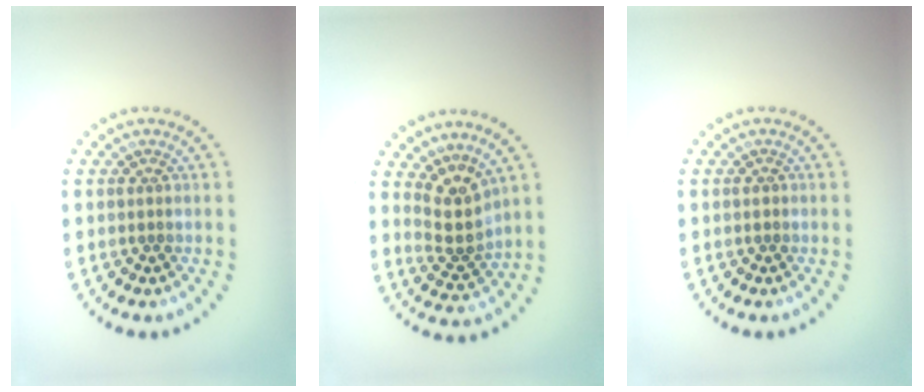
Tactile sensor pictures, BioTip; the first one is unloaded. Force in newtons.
{"total": 3.2, "press": 2.4, "slide": 2.1}
{"total": 0.7, "press": 0.7, "slide": 0.1}